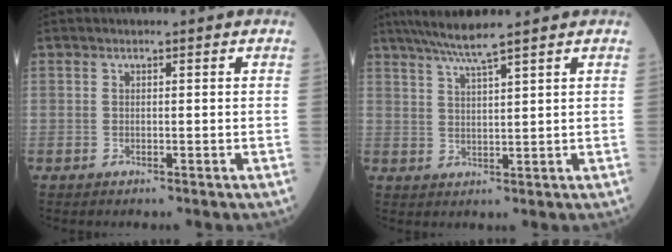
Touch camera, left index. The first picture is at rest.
{"total": 5.7, "force": [4.7, -1.2, 3.0], "torque": [-0.058, 0.003, 0.091]}